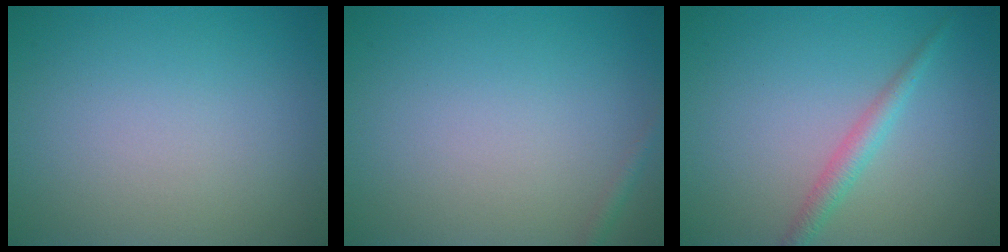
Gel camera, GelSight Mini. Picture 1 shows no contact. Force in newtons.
{"total": 0.8, "press": 0.8, "slide": 0.1}
{"total": 1.9, "press": 1.9, "slide": 0.0}